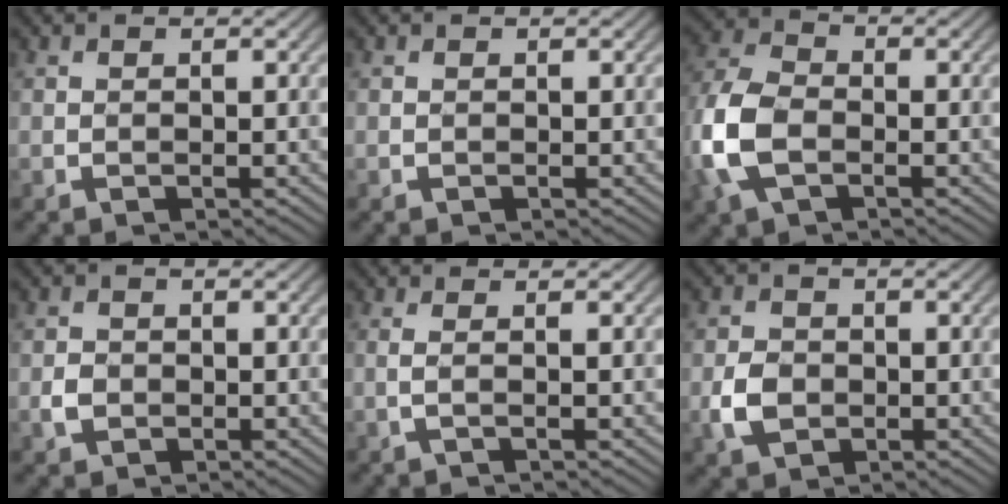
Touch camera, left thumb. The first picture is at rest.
{"total": 0.0}
{"total": 9.3, "force": [-3.1, 5.8, 6.5], "torque": [-0.188, 0.006, -0.077]}
{"total": 1.8, "force": [-1.2, 1.3, 0.5], "torque": [-0.022, 0.000, -0.025]}
{"total": 1.0, "force": [-0.3, -0.6, 0.7], "torque": [-0.017, 0.001, -0.005]}
{"total": 3.8, "force": [-1.9, 2.8, 1.9], "torque": [-0.049, 0.001, -0.037]}